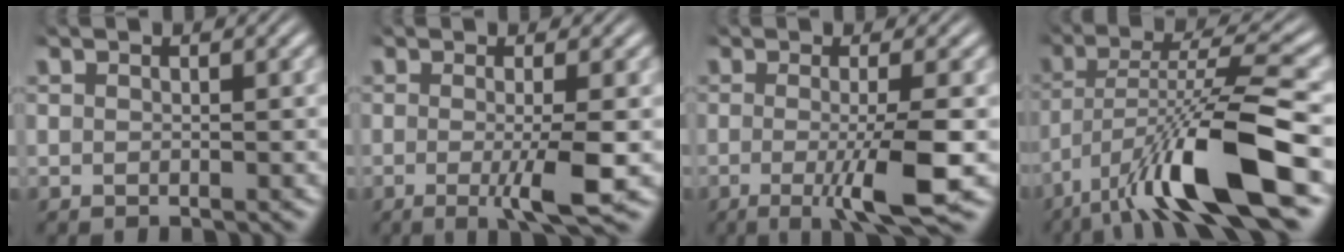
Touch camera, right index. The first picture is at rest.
{"total": 4.0, "force": [-0.9, 0.4, 3.9], "torque": [-0.062, -0.015, -0.009]}
{"total": 5.3, "force": [-1.6, 0.7, 5.0], "torque": [-0.080, -0.018, -0.018]}
{"total": 8.0, "force": [-1.3, 2.6, 7.5], "torque": [-0.143, -0.014, -0.001]}